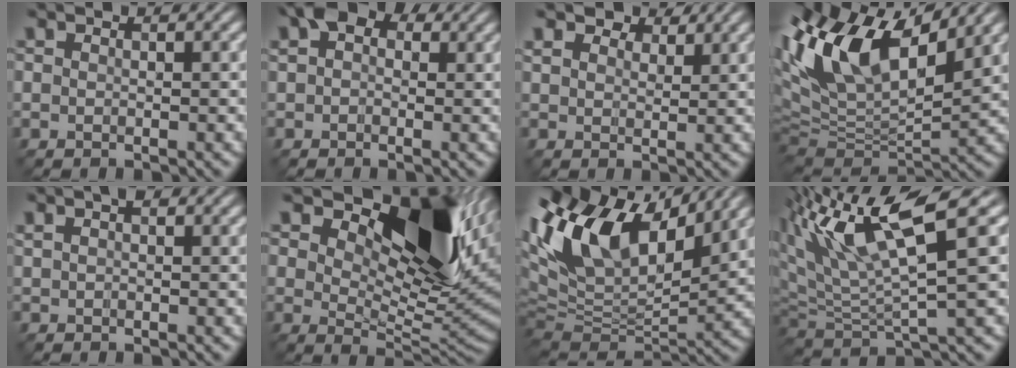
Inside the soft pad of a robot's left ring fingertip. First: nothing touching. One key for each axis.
{"total": 3.7, "fx": 1.7, "fy": 2.5, "fz": 2.1, "tx": -0.029, "ty": 0.009, "tz": 0.015}
{"total": 3.3, "fx": 2.7, "fy": 1.5, "fz": 1.1, "tx": -0.028, "ty": 0.005, "tz": 0.043}
{"total": 11.9, "fx": 4.8, "fy": 5.5, "fz": 9.4, "tx": -0.190, "ty": 0.016, "tz": 0.088}
{"total": 1.1, "fx": 0.6, "fy": 0.4, "fz": 0.8, "tx": -0.016, "ty": 0.005, "tz": 0.010}
{"total": 13.4, "fx": 6.9, "fy": 5.3, "fz": 10.2, "tx": -0.149, "ty": 0.002, "tz": 0.119}
{"total": 13.3, "fx": 5.9, "fy": 6.8, "fz": 9.9, "tx": -0.195, "ty": 0.028, "tz": 0.102}
{"total": 9.4, "fx": 4.4, "fy": 2.2, "fz": 8.0, "tx": -0.157, "ty": 0.009, "tz": 0.084}